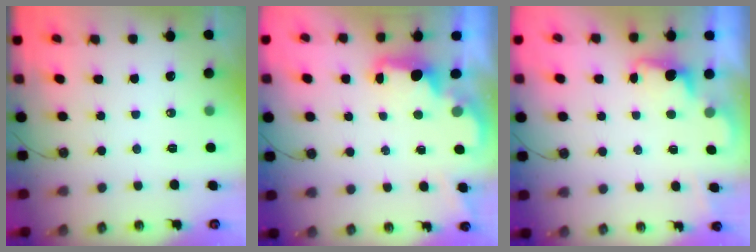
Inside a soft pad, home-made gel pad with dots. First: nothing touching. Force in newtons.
{"total": 2.2, "press": 2.0, "slide": 0.8}
{"total": 1.3, "press": 1.0, "slide": 0.9}